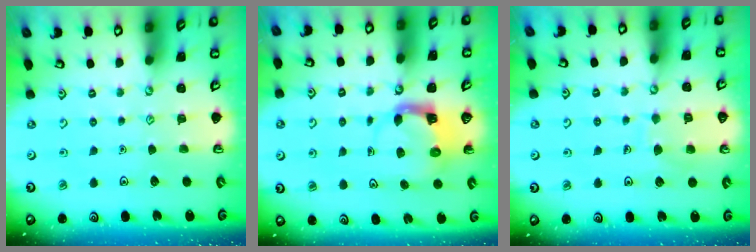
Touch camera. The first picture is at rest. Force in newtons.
{"total": 4.0, "press": 3.9, "slide": 0.8}
{"total": 7.2, "press": 7.2, "slide": 0.6}